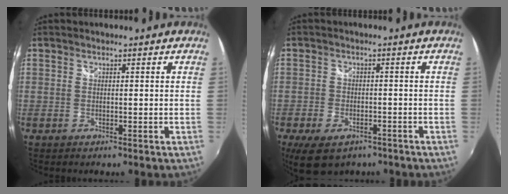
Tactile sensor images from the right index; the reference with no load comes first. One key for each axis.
{"total": 9.4, "fx": -6.1, "fy": 5.1, "fz": 5.1, "tx": -0.119, "ty": -0.021, "tz": -0.094}